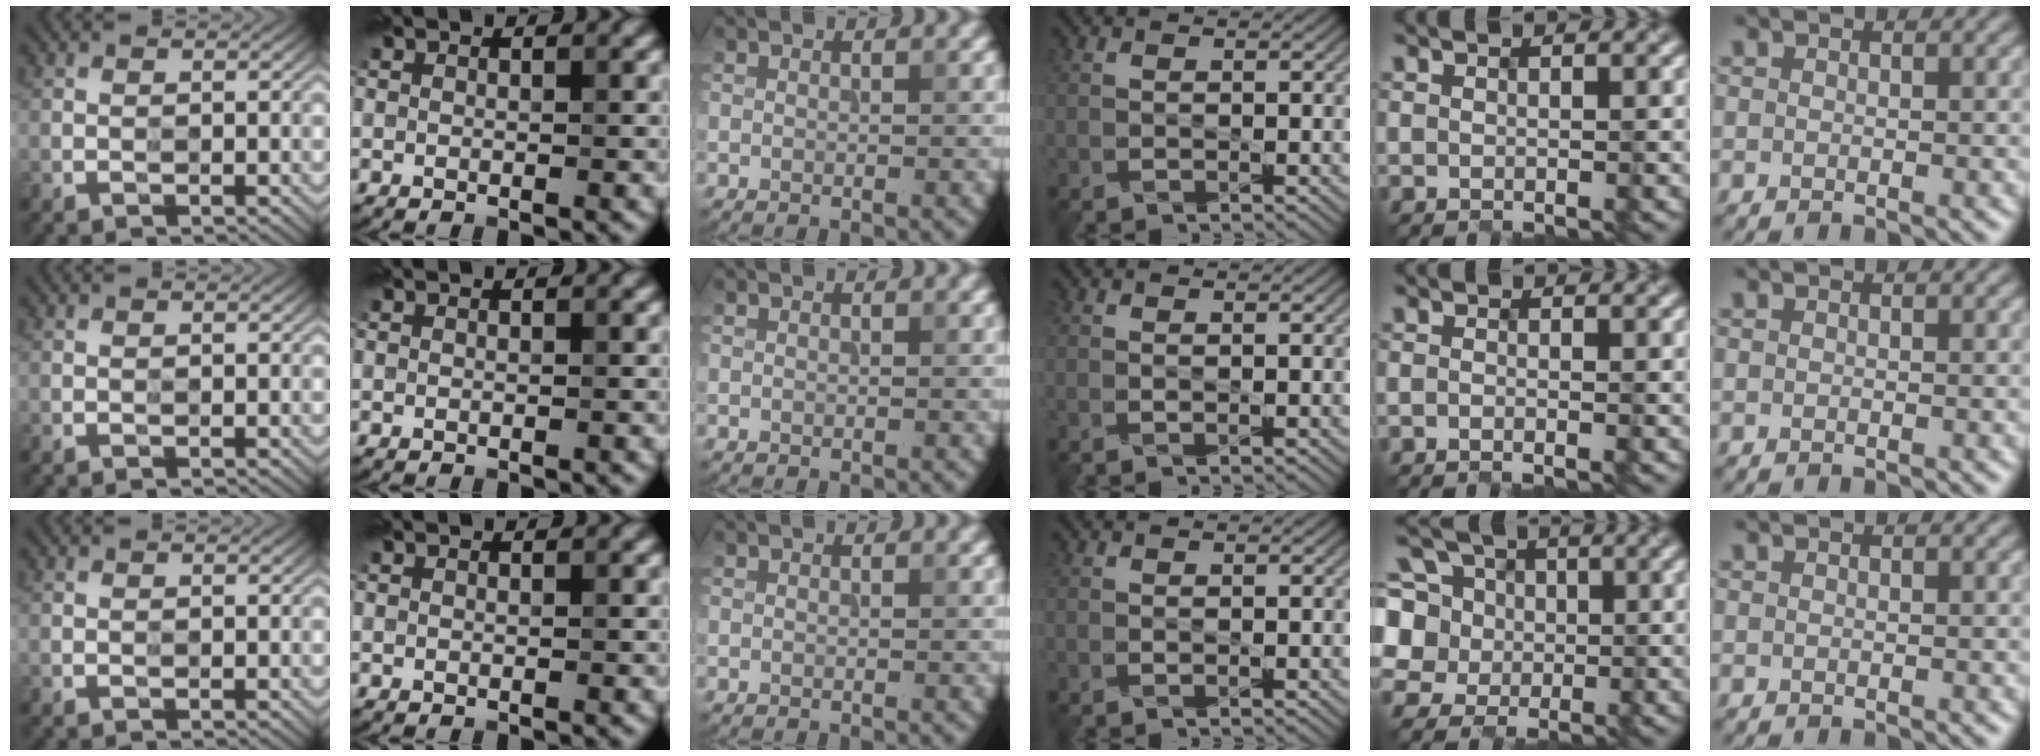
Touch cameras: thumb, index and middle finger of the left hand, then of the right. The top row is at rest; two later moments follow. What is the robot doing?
{"motion": "insert", "object": "pill capsule"}